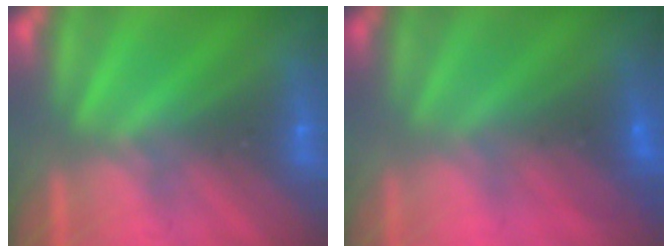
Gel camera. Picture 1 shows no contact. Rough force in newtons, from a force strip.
{"total": 2.8}